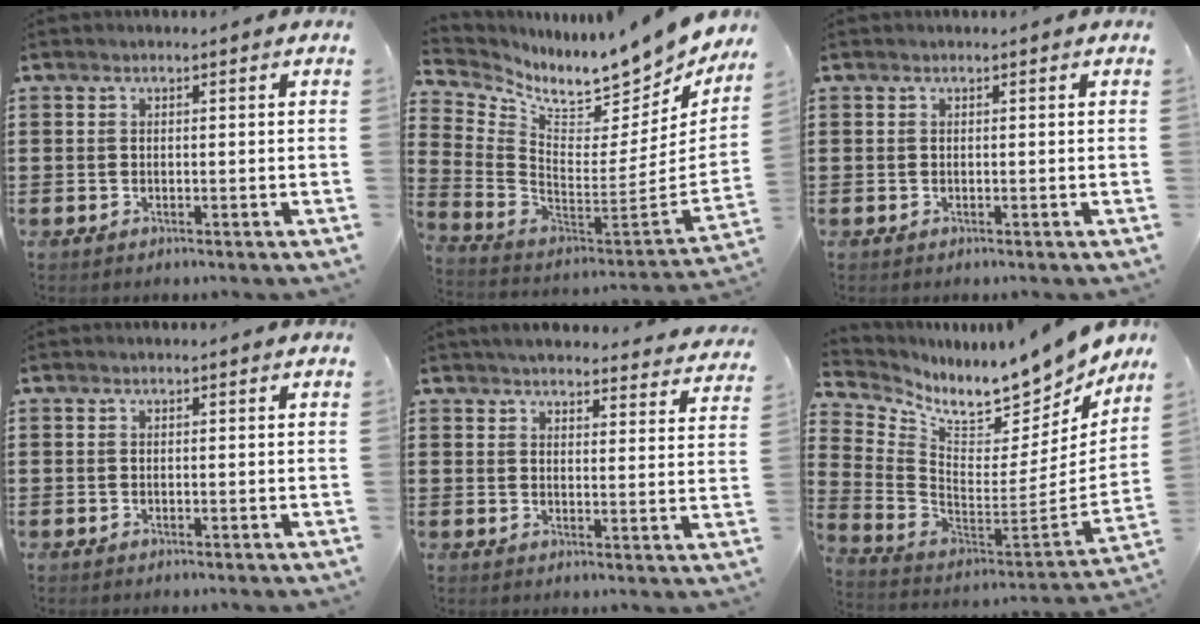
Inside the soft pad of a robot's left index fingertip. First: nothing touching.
{"total": 7.4, "force": [6.8, 1.2, 2.5], "torque": [-0.076, -0.077, 0.110]}
{"total": 0.0}
{"total": 0.0}
{"total": 4.1, "force": [4.0, 0.4, 0.9], "torque": [-0.026, -0.021, 0.069]}
{"total": 9.0, "force": [8.4, 1.2, 2.8], "torque": [-0.087, -0.083, 0.139]}